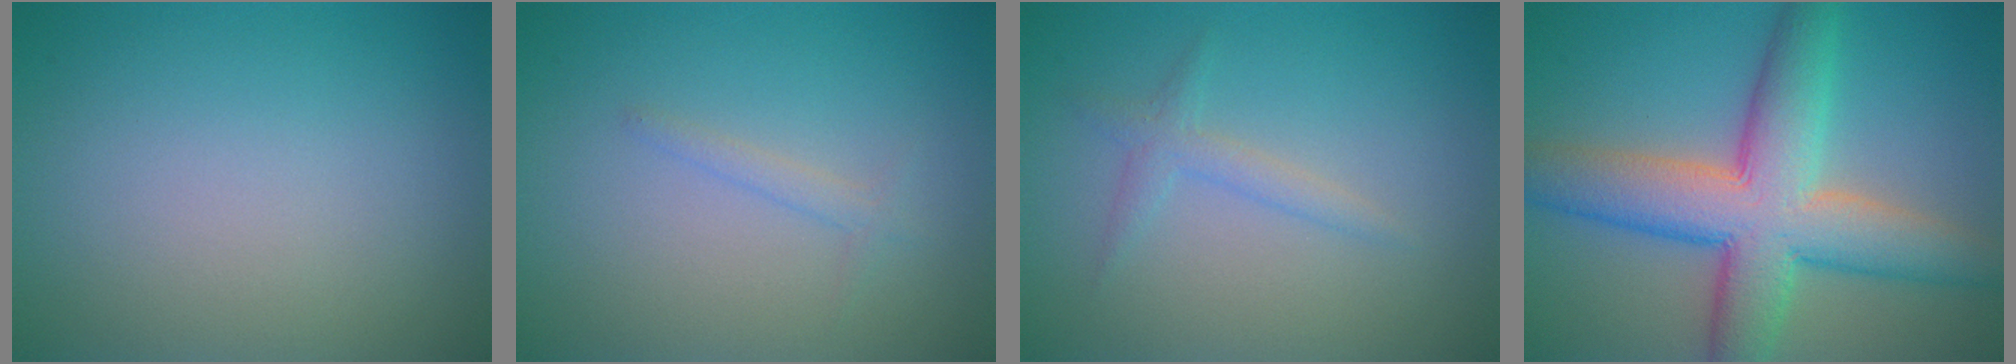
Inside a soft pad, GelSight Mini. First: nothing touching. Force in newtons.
{"total": 1.0, "press": 1.0, "slide": 0.0}
{"total": 1.5, "press": 1.5, "slide": 0.1}
{"total": 9.6, "press": 9.6, "slide": 0.4}